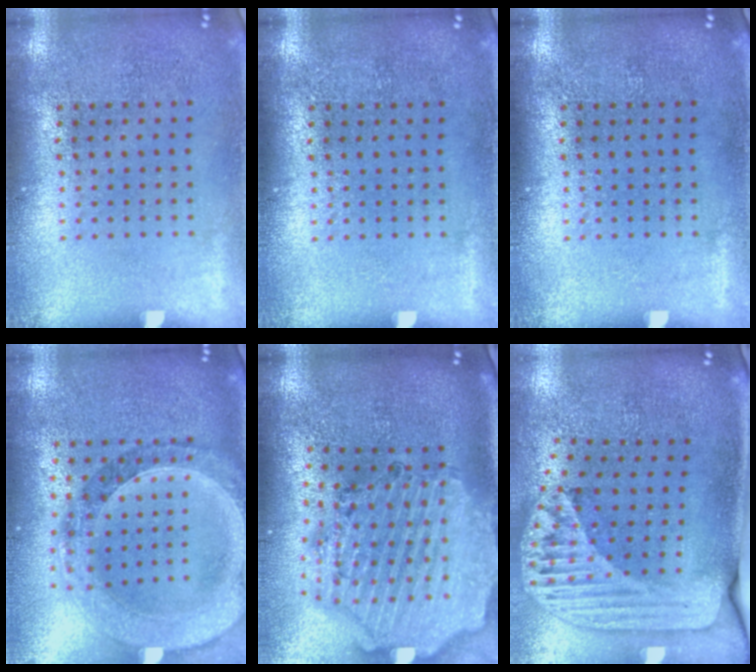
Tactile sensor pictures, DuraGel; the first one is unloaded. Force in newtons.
{"total": 0.0}
{"total": 0.0}
{"total": 1.5, "press": 1.5, "slide": 0.3}
{"total": 3.1, "press": 2.7, "slide": 1.4}
{"total": 2.5, "press": 1.8, "slide": 1.7}